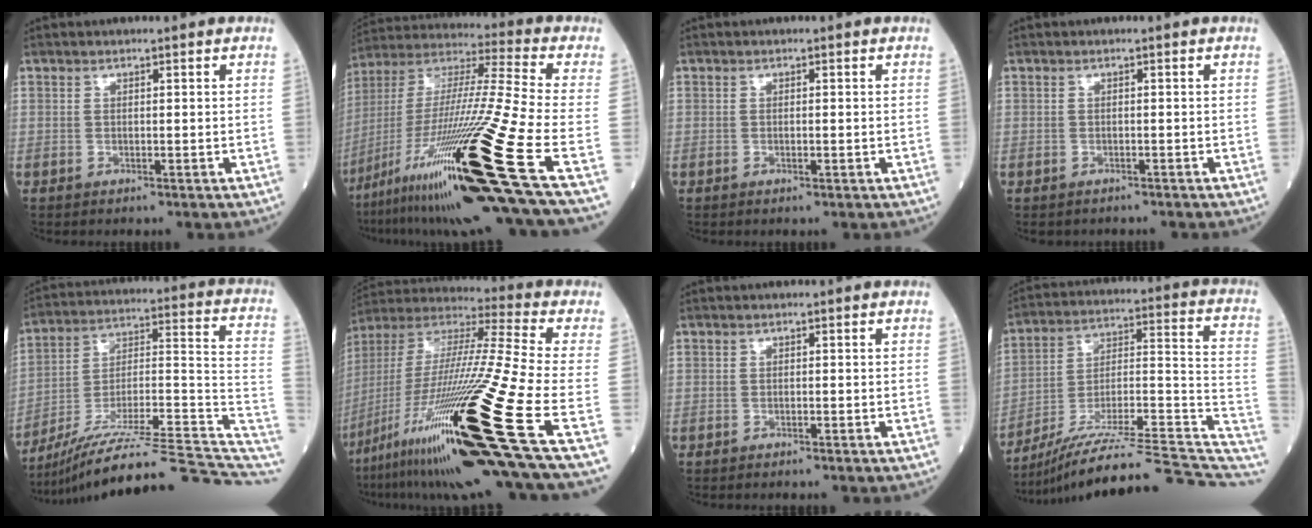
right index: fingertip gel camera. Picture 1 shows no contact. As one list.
[{"total": 29.2, "force": [-13.5, -1.0, 25.9], "torque": [-0.459, -0.047, -0.243]}, {"total": 0.8, "force": [-0.1, 0.2, 0.7], "torque": [-0.015, -0.002, -0.001]}, {"total": 1.3, "force": [-1.0, 0.7, -0.3], "torque": [-0.003, 0.002, -0.019]}, {"total": 25.4, "force": [-20.9, 1.3, 14.5], "torque": [-0.160, 0.018, -0.324]}, {"total": 31.7, "force": [-14.0, -0.2, 28.5], "torque": [-0.520, -0.055, -0.258]}, {"total": 0.6, "force": [-0.6, -0.1, 0.1], "torque": [0.000, -0.001, -0.011]}, {"total": 24.9, "force": [-21.0, 1.2, 13.3], "torque": [-0.149, 0.018, -0.323]}]